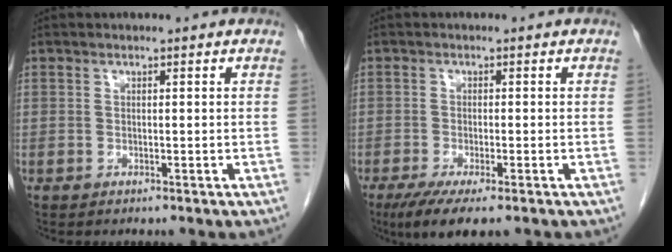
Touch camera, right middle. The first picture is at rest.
{"total": 6.1, "force": [-4.0, 0.9, 4.5], "torque": [-0.076, -0.018, -0.063]}